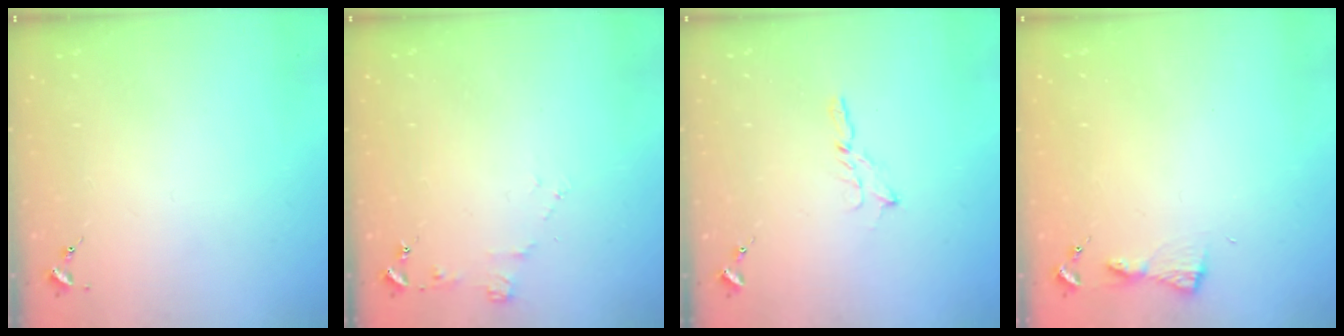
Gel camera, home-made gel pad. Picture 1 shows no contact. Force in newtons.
{"total": 4.0, "press": 3.9, "slide": 0.5}
{"total": 3.6, "press": 3.6, "slide": 0.1}
{"total": 3.9, "press": 3.9, "slide": 0.4}